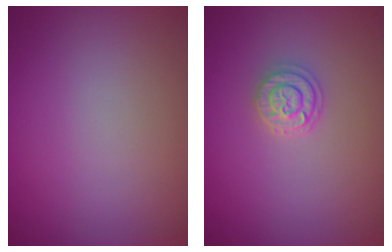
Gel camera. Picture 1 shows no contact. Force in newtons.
{"total": 2.2, "press": 2.0, "slide": 0.8}